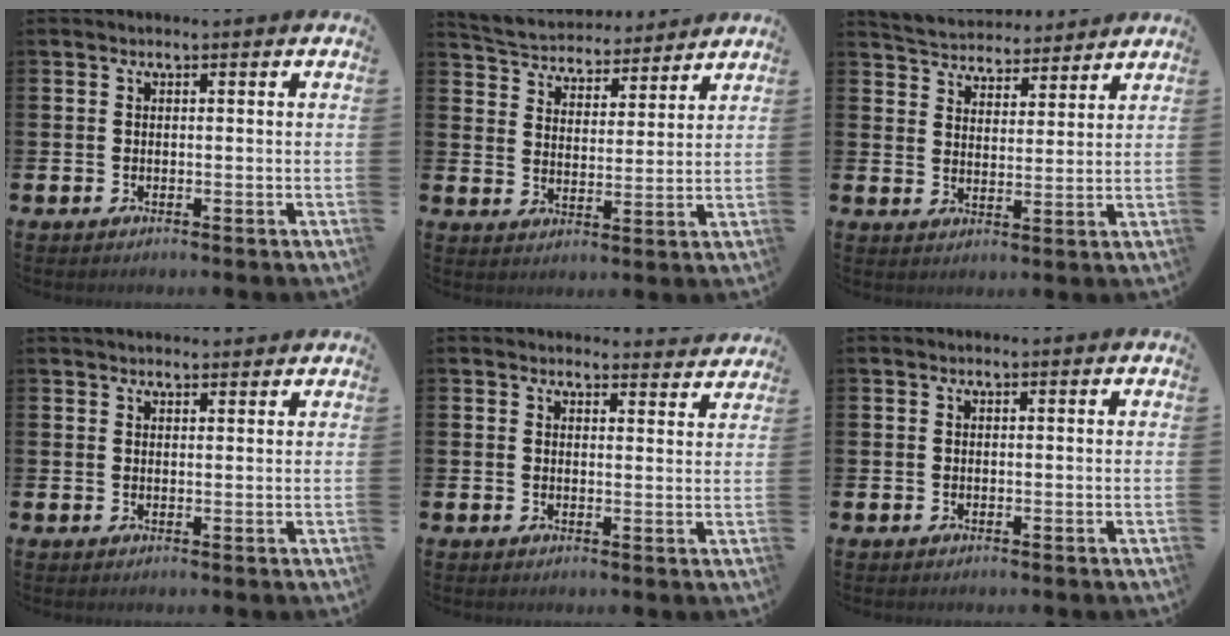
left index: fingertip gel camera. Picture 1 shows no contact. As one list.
[{"total": 4.5, "force": [4.3, 1.3, -0.1], "torque": [-0.028, -0.036, 0.071]}, {"total": 4.8, "force": [4.7, 1.1, -0.4], "torque": [-0.020, -0.029, 0.083]}, {"total": 2.0, "force": [1.9, 0.5, 0.2], "torque": [0.002, -0.006, 0.032]}, {"total": 2.7, "force": [2.6, 0.4, -0.1], "torque": [0.005, -0.017, 0.045]}, {"total": 0.0}]